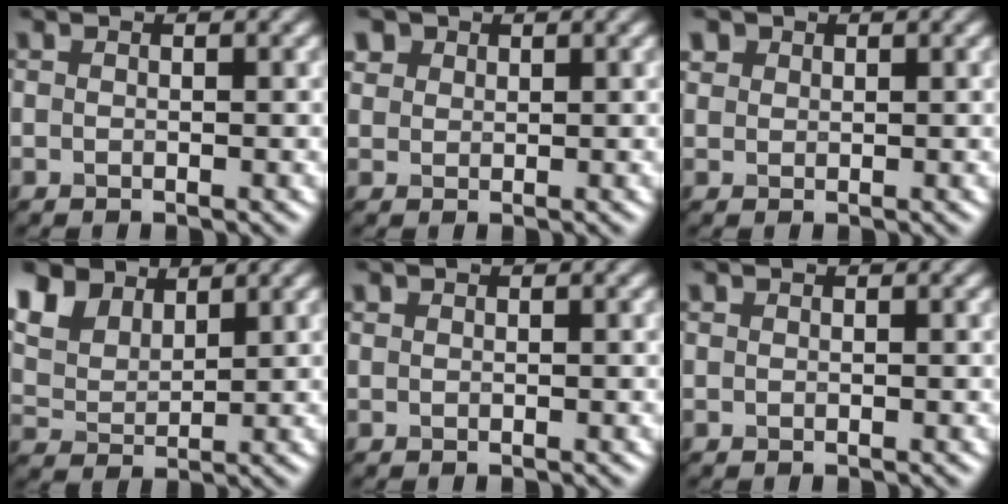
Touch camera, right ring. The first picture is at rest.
{"total": 1.1, "force": [0.6, 0.0, -0.9], "torque": [-0.003, -0.002, 0.032]}
{"total": 1.1, "force": [0.2, -0.4, -1.0], "torque": [-0.001, 0.000, 0.025]}
{"total": 5.1, "force": [4.2, 2.3, 1.6], "torque": [-0.084, 0.008, 0.112]}
{"total": 0.8, "force": [-0.2, -0.6, -0.6], "torque": [-0.005, -0.007, 0.006]}
{"total": 0.5, "force": [-0.1, -0.4, -0.4], "torque": [-0.003, -0.007, 0.005]}